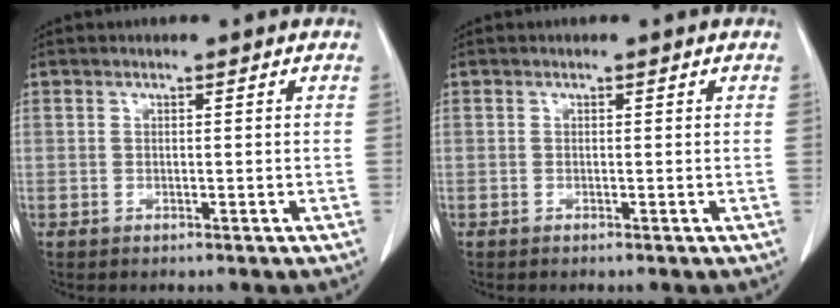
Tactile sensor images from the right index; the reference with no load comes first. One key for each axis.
{"total": 0.0}